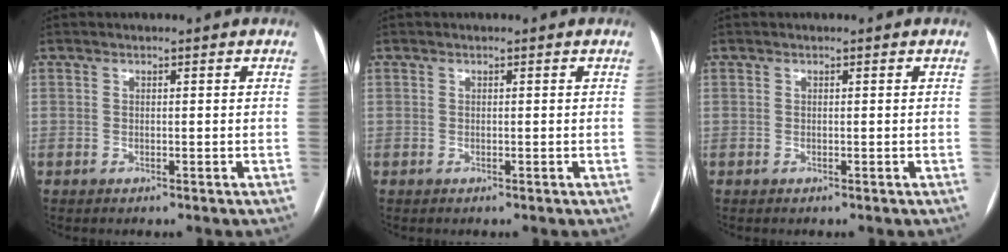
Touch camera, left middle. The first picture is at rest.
{"total": 0.0}
{"total": 0.0}